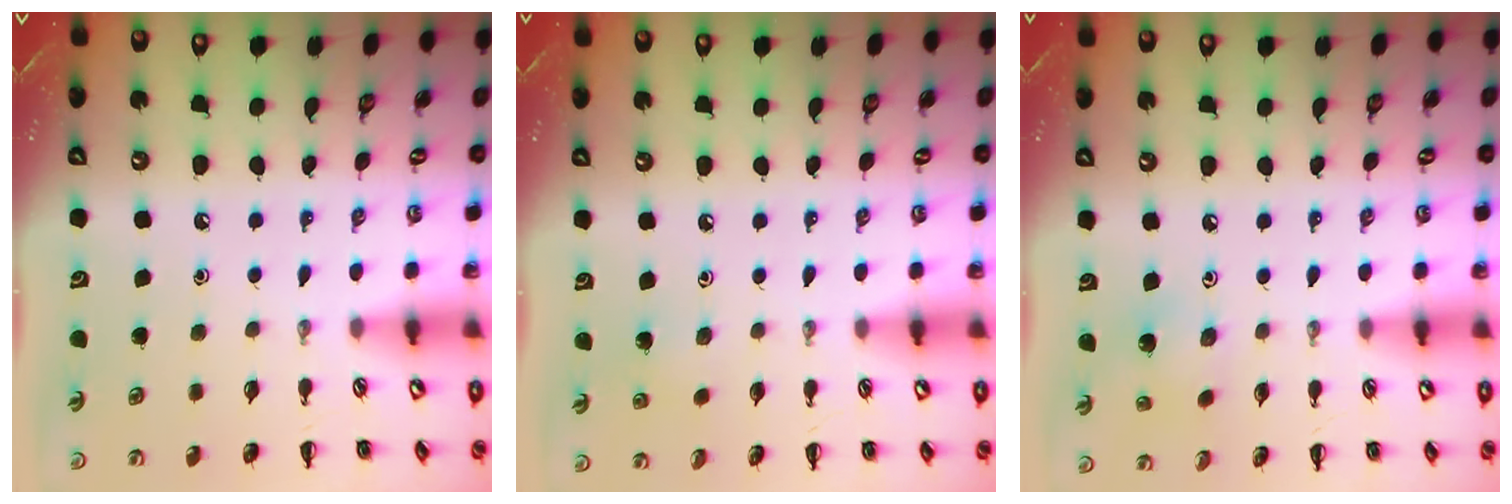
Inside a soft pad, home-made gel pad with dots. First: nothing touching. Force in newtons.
{"total": 1.5, "press": 1.4, "slide": 0.5}
{"total": 2.7, "press": 2.7, "slide": 0.6}